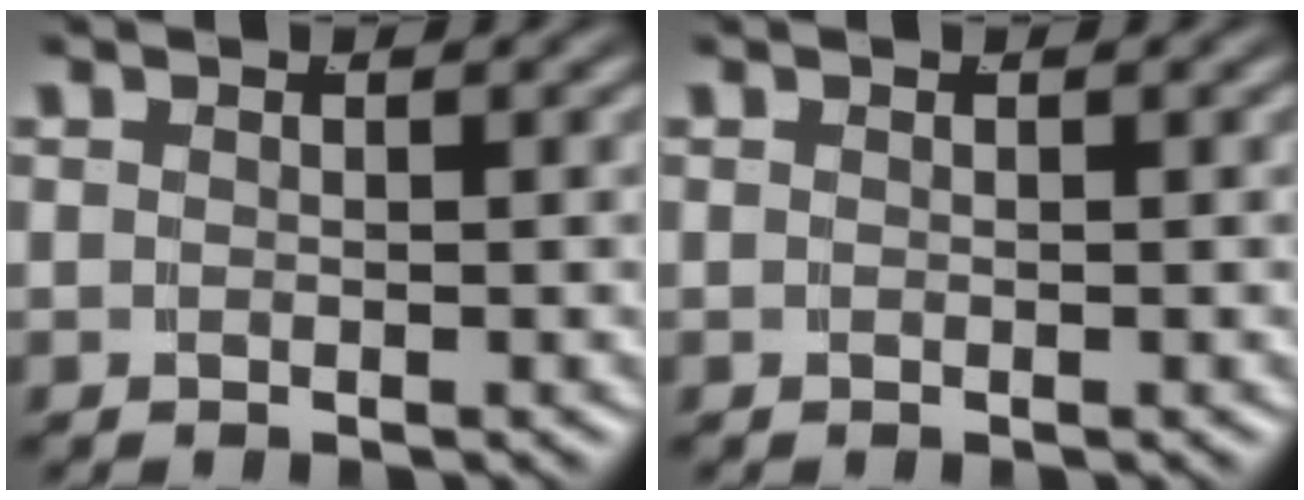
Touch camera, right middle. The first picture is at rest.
{"total": 0.0}